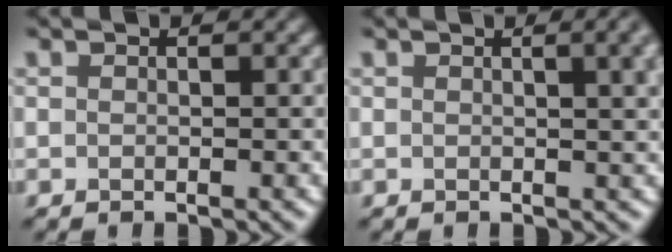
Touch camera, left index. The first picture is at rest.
{"total": 5.4, "force": [1.8, 2.3, 4.5], "torque": [-0.023, 0.021, 0.006]}